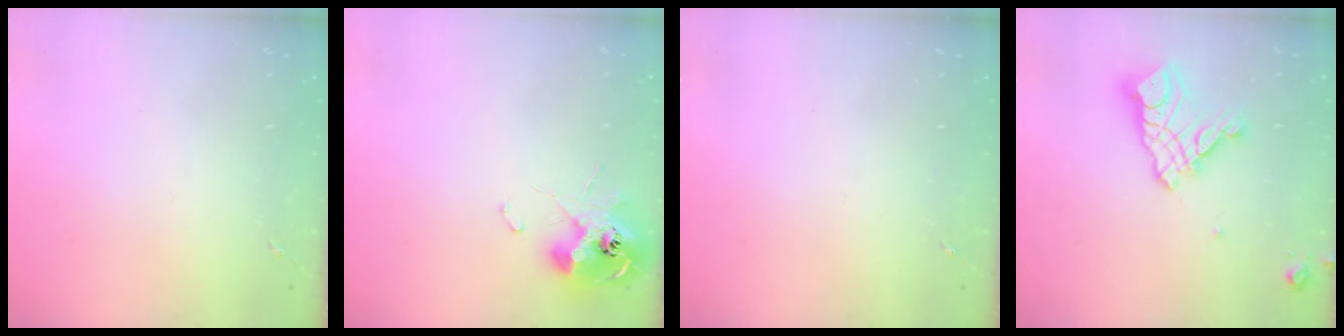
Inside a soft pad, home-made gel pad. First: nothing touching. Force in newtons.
{"total": 11.2, "press": 11.2, "slide": 0.8}
{"total": 0.0}
{"total": 14.4, "press": 14.3, "slide": 1.5}